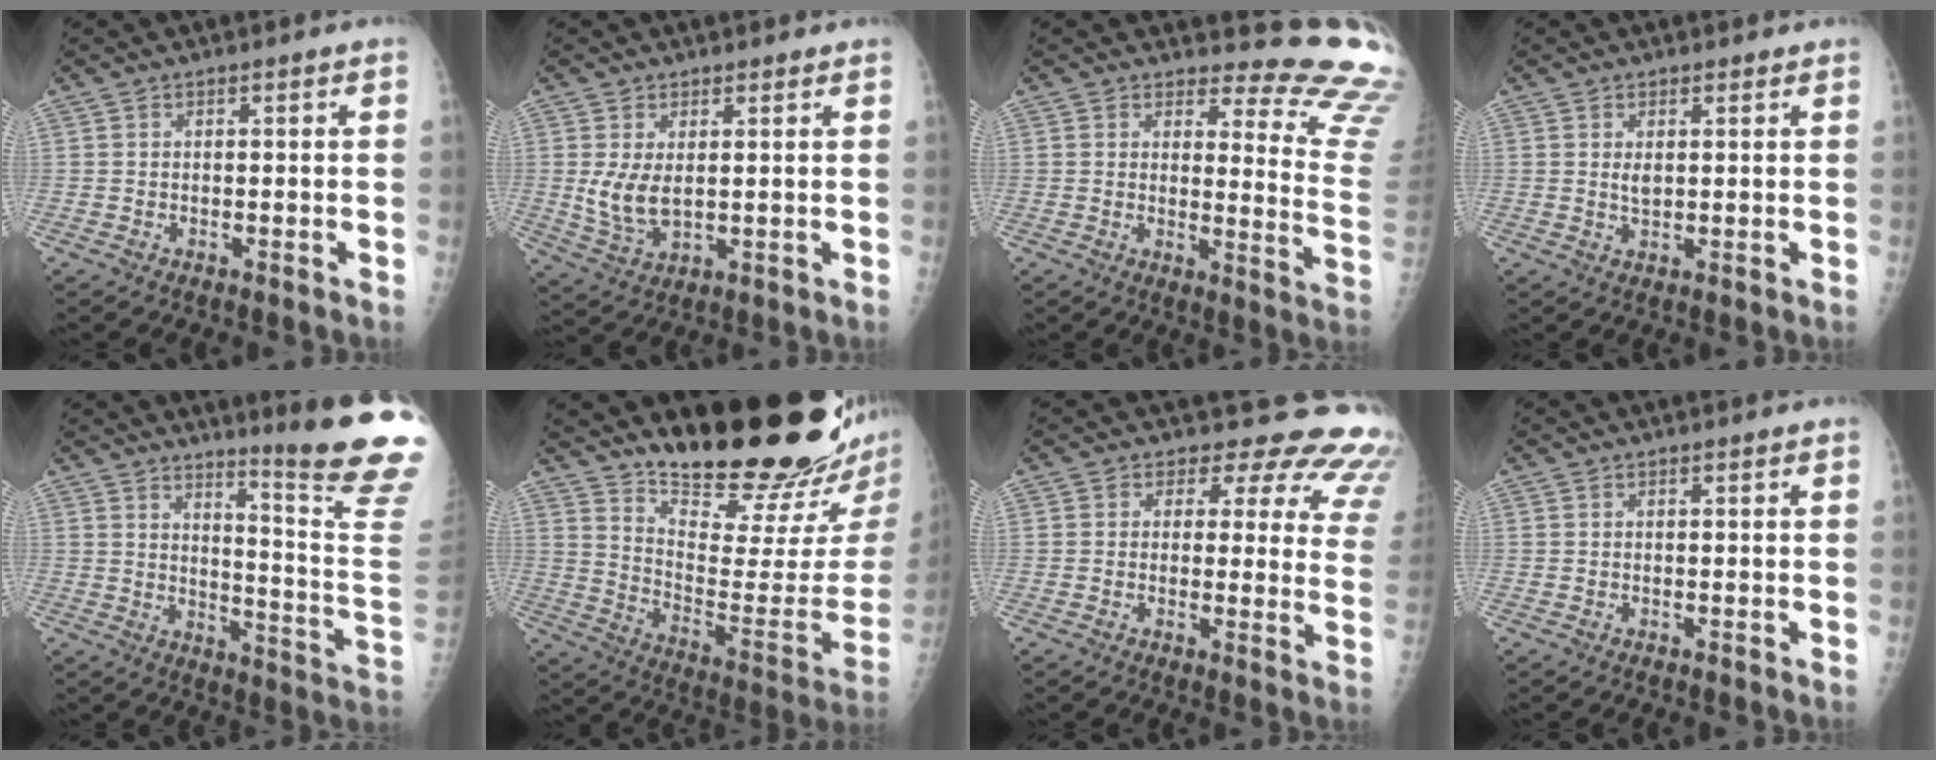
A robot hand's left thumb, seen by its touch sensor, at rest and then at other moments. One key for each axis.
{"total": 6.4, "fx": 1.3, "fy": 3.9, "fz": 4.9, "tx": -0.089, "ty": -0.017, "tz": 0.036}
{"total": 15.6, "fx": 15.2, "fy": 2.4, "fz": 2.5, "tx": 0.013, "ty": -0.183, "tz": 0.140}
{"total": 2.0, "fx": 0.8, "fy": 1.2, "fz": 1.4, "tx": -0.018, "ty": -0.006, "tz": 0.016}
{"total": 19.1, "fx": 14.9, "fy": -0.7, "fz": 11.9, "tx": -0.142, "ty": -0.156, "tz": 0.190}
{"total": 25.3, "fx": 20.5, "fy": 4.7, "fz": 14.1, "tx": -0.182, "ty": -0.154, "tz": 0.301}
{"total": 16.4, "fx": 13.9, "fy": 7.1, "fz": 4.8, "tx": -0.007, "ty": -0.093, "tz": 0.121}
{"total": 0.0}